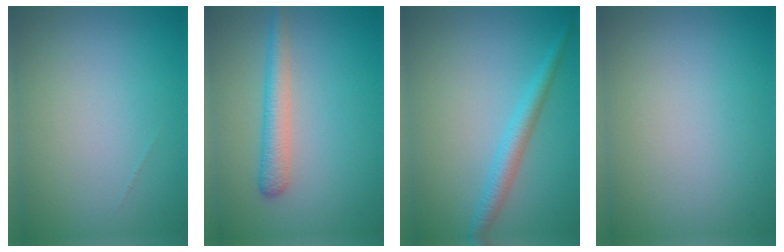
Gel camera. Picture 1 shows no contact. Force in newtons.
{"total": 2.8, "press": 2.8, "slide": 0.1}
{"total": 2.6, "press": 2.6, "slide": 0.0}
{"total": 0.0}